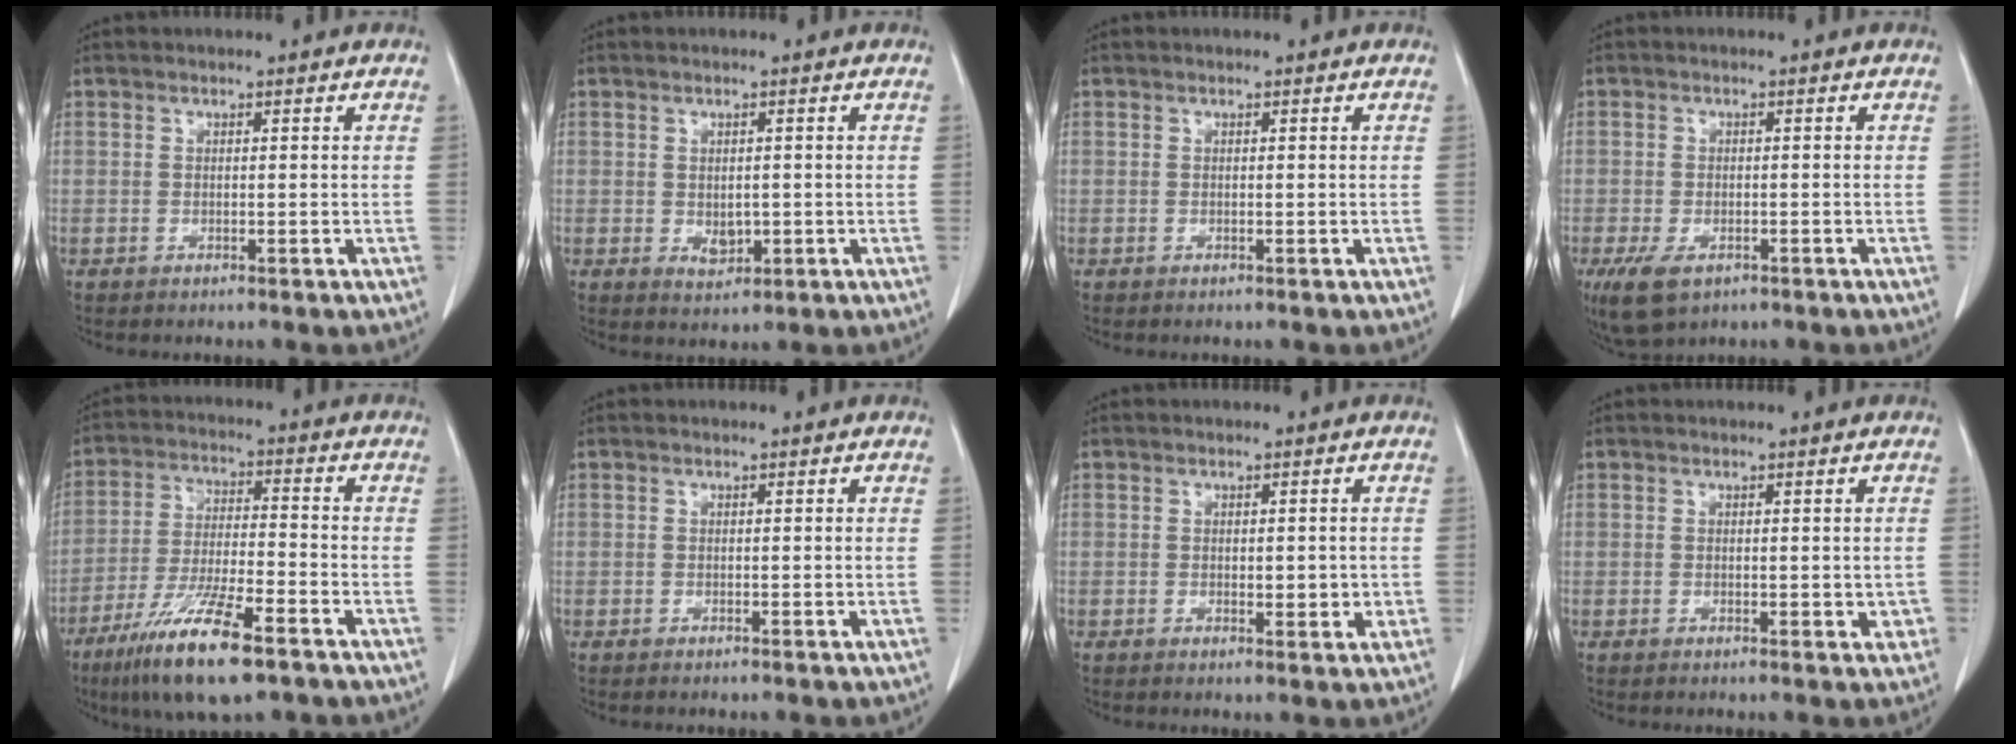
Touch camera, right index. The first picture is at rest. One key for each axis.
{"total": 2.6, "fx": -0.3, "fy": 1.7, "fz": 2.0, "tx": -0.032, "ty": -0.004, "tz": 0.004}
{"total": 0.0}
{"total": 5.4, "fx": -2.9, "fy": 3.0, "fz": 3.3, "tx": -0.071, "ty": -0.009, "tz": -0.042}
{"total": 13.6, "fx": -8.4, "fy": 1.9, "fz": 10.5, "tx": -0.202, "ty": -0.028, "tz": -0.148}
{"total": 0.0}
{"total": 2.6, "fx": -0.1, "fy": 1.3, "fz": 2.3, "tx": -0.029, "ty": -0.003, "tz": 0.002}
{"total": 1.9, "fx": 0.0, "fy": 1.1, "fz": 1.5, "tx": -0.011, "ty": -0.001, "tz": 0.002}